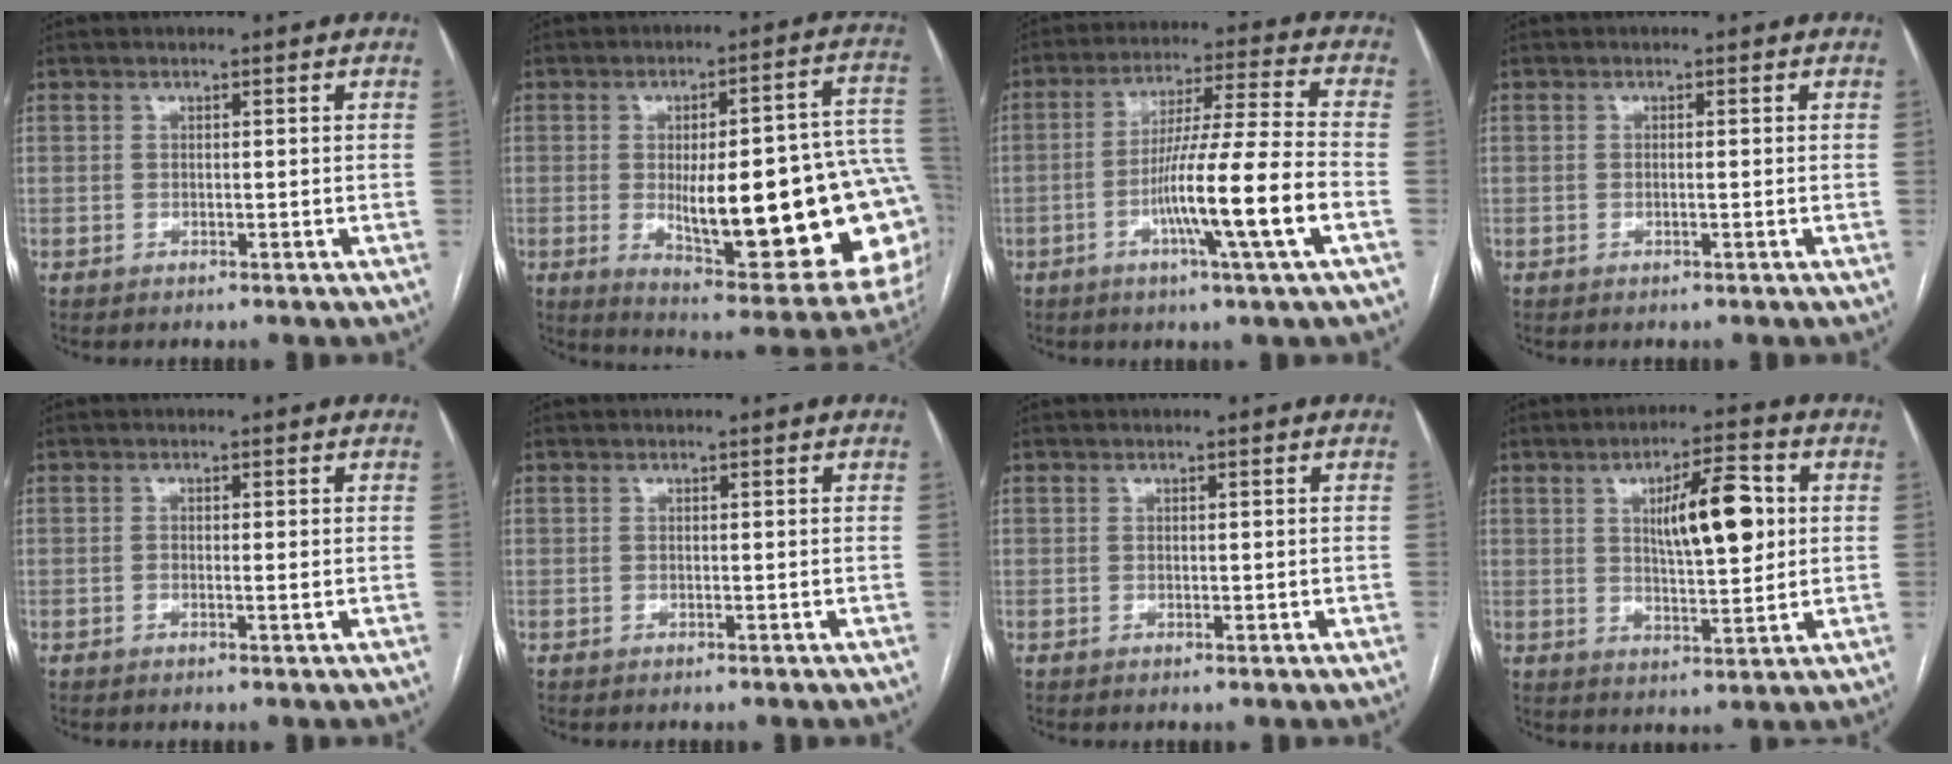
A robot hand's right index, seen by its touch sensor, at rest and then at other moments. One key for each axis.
{"total": 28.5, "fx": -3.1, "fy": 6.9, "fz": 27.4, "tx": -0.282, "ty": 0.011, "tz": -0.024}
{"total": 13.7, "fx": -4.5, "fy": -1.4, "fz": 12.9, "tx": -0.225, "ty": -0.006, "tz": -0.082}
{"total": 0.5, "fx": -0.1, "fy": 0.0, "fz": 0.5, "tx": -0.009, "ty": 0.001, "tz": -0.002}
{"total": 1.3, "fx": -0.2, "fy": 0.2, "fz": 1.3, "tx": -0.022, "ty": -0.002, "tz": -0.002}
{"total": 0.0}
{"total": 0.7, "fx": 0.0, "fy": 0.4, "fz": 0.6, "tx": -0.010, "ty": -0.001, "tz": 0.003}
{"total": 10.3, "fx": 2.3, "fy": 2.5, "fz": 9.7, "tx": -0.157, "ty": 0.009, "tz": 0.040}